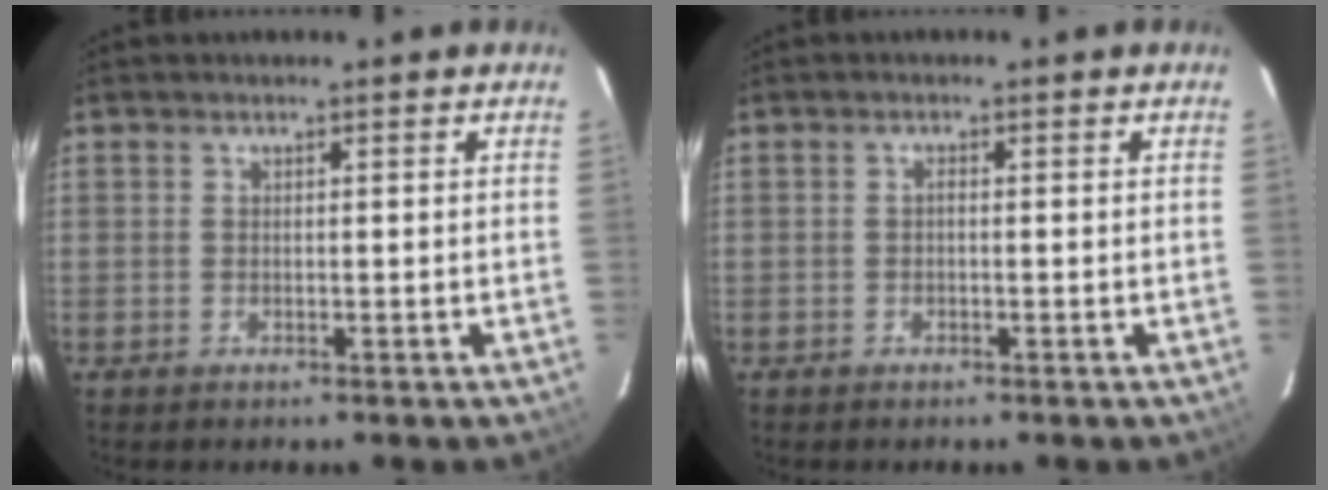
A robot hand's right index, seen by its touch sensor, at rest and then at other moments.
{"total": 0.5, "force": [-0.2, 0.3, 0.4], "torque": [-0.007, 0.005, -0.005]}